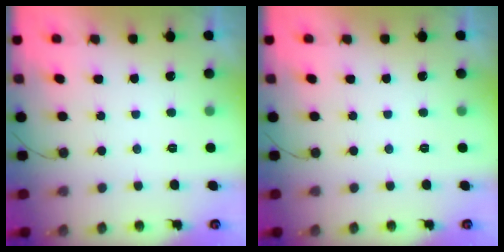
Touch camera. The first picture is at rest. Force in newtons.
{"total": 0.0}